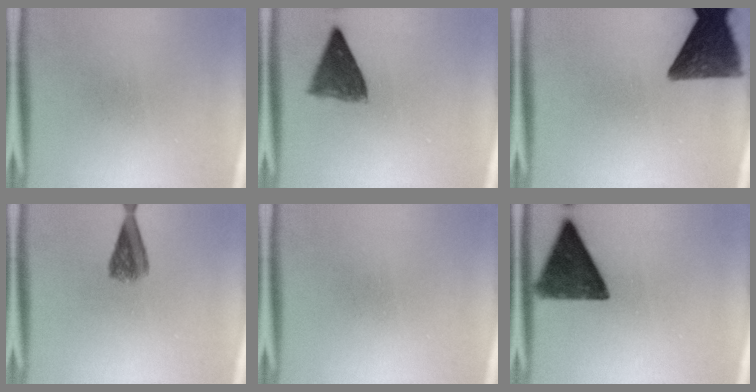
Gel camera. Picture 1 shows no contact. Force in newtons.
{"total": 7.2}
{"total": 12.5}
{"total": 4.5}
{"total": 0.0}
{"total": 13.2}